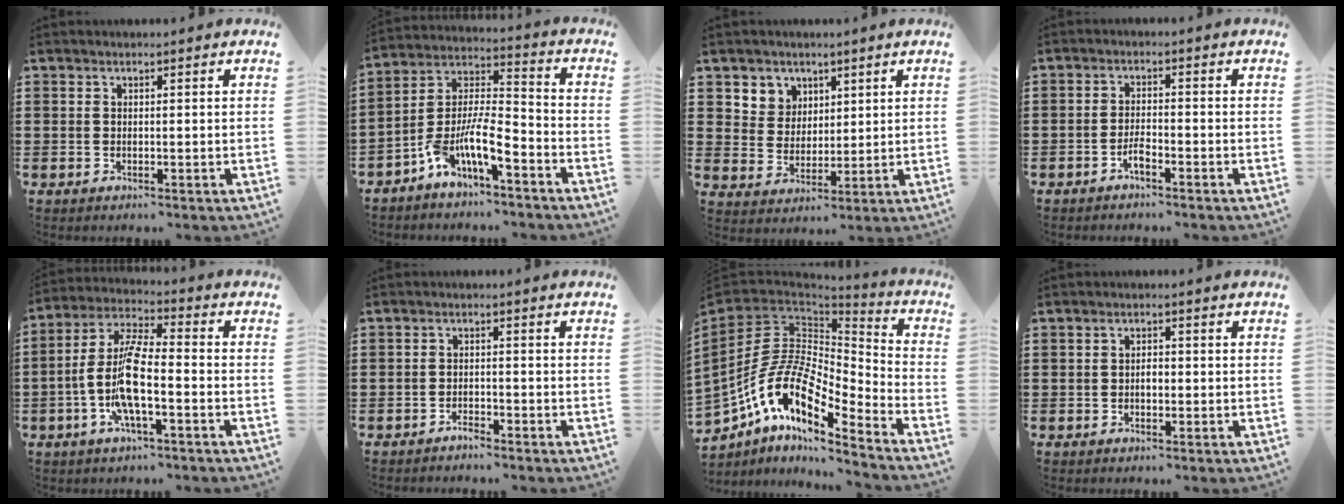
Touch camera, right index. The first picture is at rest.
{"total": 9.5, "force": [-6.4, 2.6, 6.5], "torque": [-0.141, -0.002, -0.125]}
{"total": 5.3, "force": [3.1, 4.3, 0.0], "torque": [-0.020, 0.004, 0.055]}
{"total": 2.2, "force": [-1.6, 0.2, 1.6], "torque": [-0.039, -0.003, -0.031]}
{"total": 9.2, "force": [-3.1, 2.0, 8.4], "torque": [-0.188, -0.017, -0.061]}
{"total": 1.6, "force": [-1.6, 0.2, 0.2], "torque": [-0.011, 0.003, -0.033]}
{"total": 13.1, "force": [-6.5, 6.3, 9.5], "torque": [-0.220, -0.006, -0.135]}
{"total": 1.7, "force": [-0.4, 0.8, 1.4], "torque": [-0.027, 0.002, -0.008]}